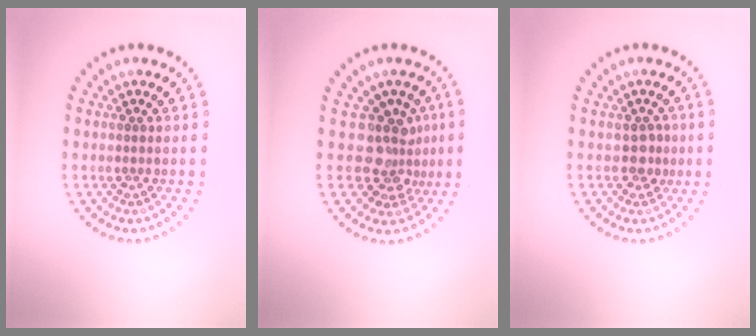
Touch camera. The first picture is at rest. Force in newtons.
{"total": 3.7, "press": 2.8, "slide": 2.3}
{"total": 1.4, "press": 1.1, "slide": 0.8}